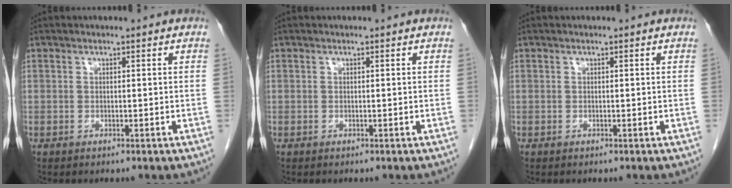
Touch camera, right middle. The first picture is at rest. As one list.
[{"total": 0.0}, {"total": 0.0}]